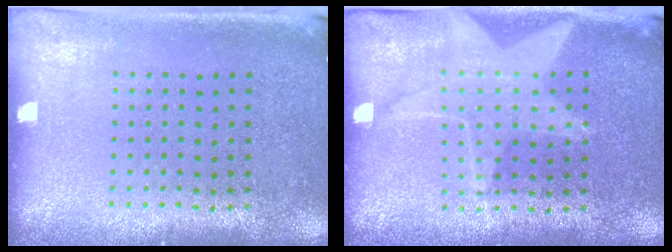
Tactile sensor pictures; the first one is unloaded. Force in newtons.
{"total": 1.5, "press": 1.4, "slide": 0.4}